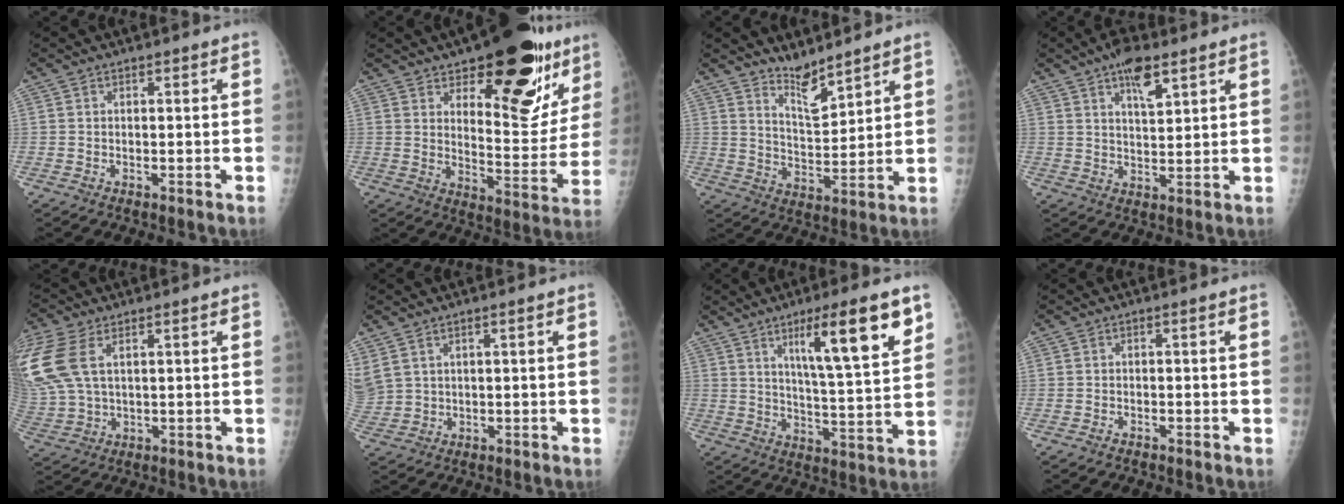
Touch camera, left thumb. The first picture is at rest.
{"total": 21.0, "force": [11.9, 8.9, 14.8], "torque": [-0.140, -0.070, 0.173]}
{"total": 6.9, "force": [5.8, 1.8, 3.2], "torque": [-0.041, -0.058, 0.112]}
{"total": 7.5, "force": [4.5, 2.8, 5.3], "torque": [-0.072, -0.019, 0.071]}
{"total": 14.0, "force": [5.0, 8.0, 10.4], "torque": [-0.281, 0.001, 0.106]}
{"total": 5.9, "force": [2.9, 3.8, 3.5], "torque": [-0.101, -0.004, 0.070]}
{"total": 15.3, "force": [8.0, 2.1, 12.9], "torque": [-0.191, -0.041, 0.129]}
{"total": 0.5, "force": [-0.5, 0.1, 0.1], "torque": [-0.001, -0.001, -0.011]}